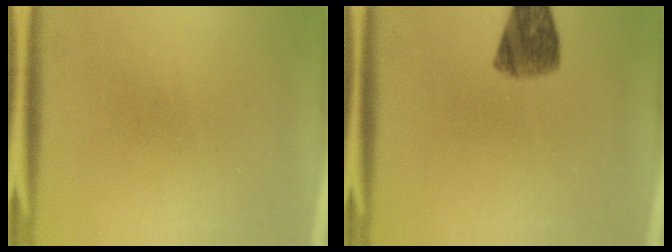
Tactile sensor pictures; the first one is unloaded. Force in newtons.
{"total": 7.1}